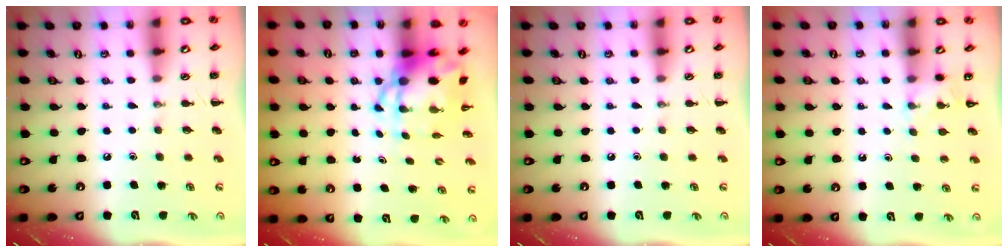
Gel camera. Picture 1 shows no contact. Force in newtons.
{"total": 6.0, "press": 5.8, "slide": 1.6}
{"total": 0.0}
{"total": 4.0, "press": 3.9, "slide": 1.1}